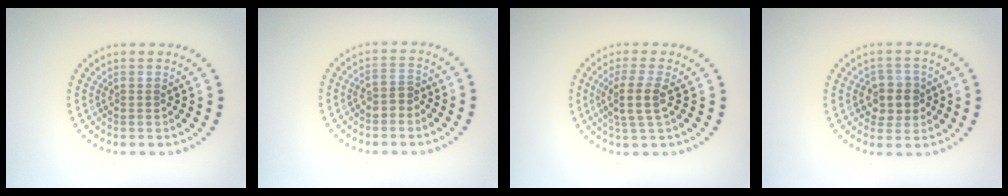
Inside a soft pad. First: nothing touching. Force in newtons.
{"total": 1.7, "press": 1.5, "slide": 0.8}
{"total": 2.8, "press": 2.3, "slide": 1.6}
{"total": 2.9, "press": 2.7, "slide": 0.9}